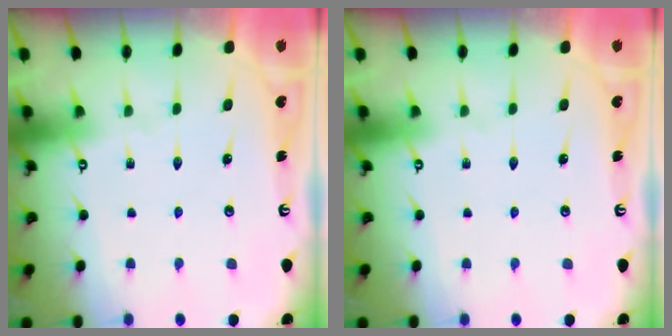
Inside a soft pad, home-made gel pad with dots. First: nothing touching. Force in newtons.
{"total": 0.0}